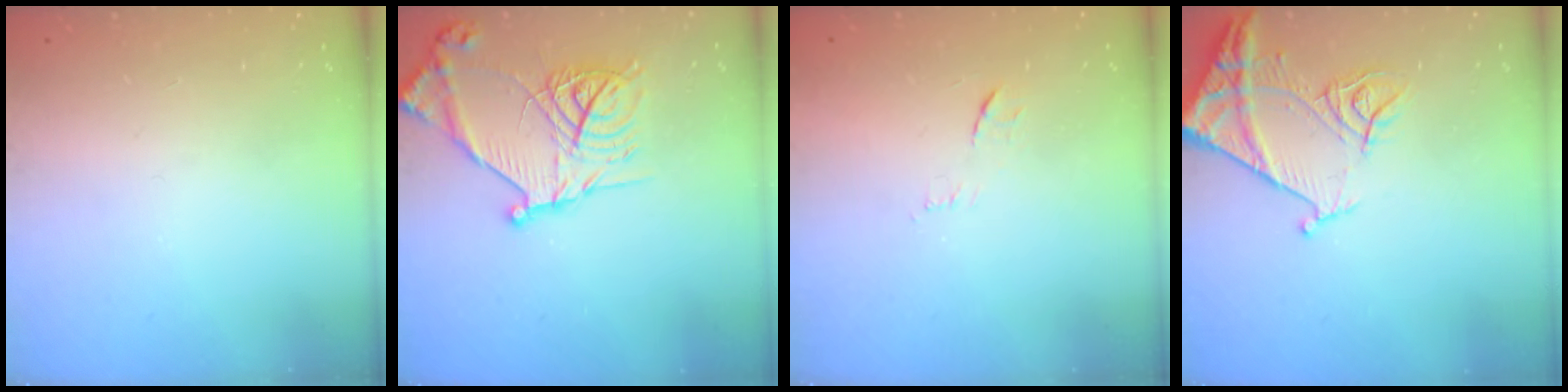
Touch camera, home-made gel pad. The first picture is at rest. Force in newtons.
{"total": 18.8, "press": 18.7, "slide": 2.0}
{"total": 8.1, "press": 8.0, "slide": 0.7}
{"total": 11.7, "press": 11.6, "slide": 1.2}